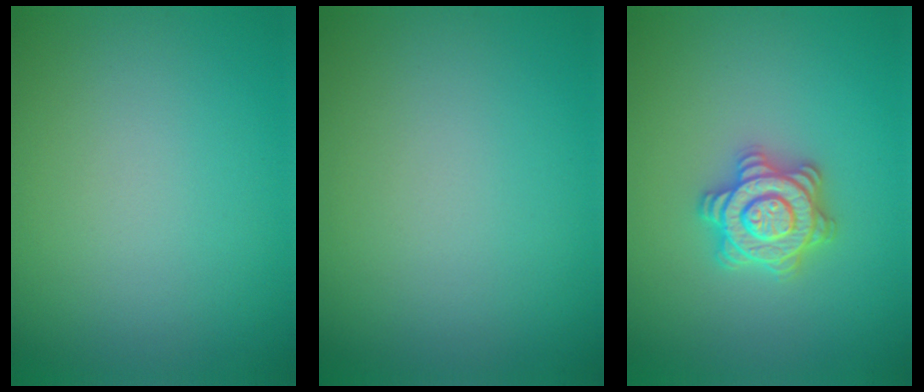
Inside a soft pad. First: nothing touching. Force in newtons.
{"total": 0.0}
{"total": 3.7, "press": 3.6, "slide": 0.6}